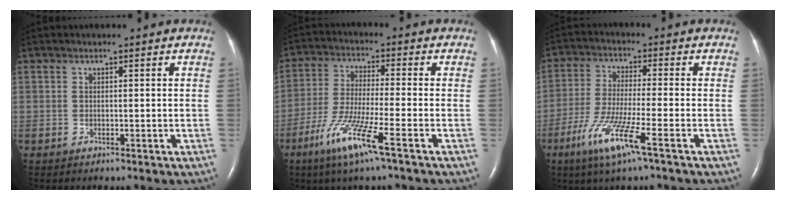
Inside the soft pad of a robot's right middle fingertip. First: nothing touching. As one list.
[{"total": 9.9, "force": [-5.4, -0.3, 8.3], "torque": [-0.167, -0.025, -0.107]}, {"total": 9.5, "force": [-5.0, -0.2, 8.1], "torque": [-0.164, -0.025, -0.098]}]